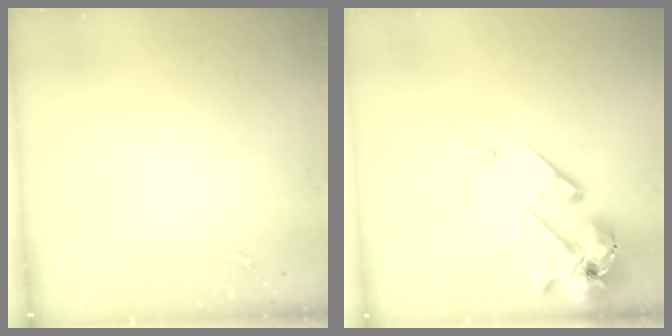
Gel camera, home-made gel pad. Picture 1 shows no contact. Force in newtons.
{"total": 17.1, "press": 16.8, "slide": 2.7}